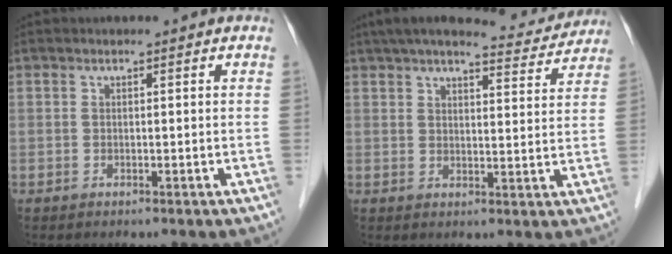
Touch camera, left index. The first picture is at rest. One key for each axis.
{"total": 12.5, "fx": 11.5, "fy": 2.1, "fz": 4.6, "tx": -0.060, "ty": 0.006, "tz": 0.144}